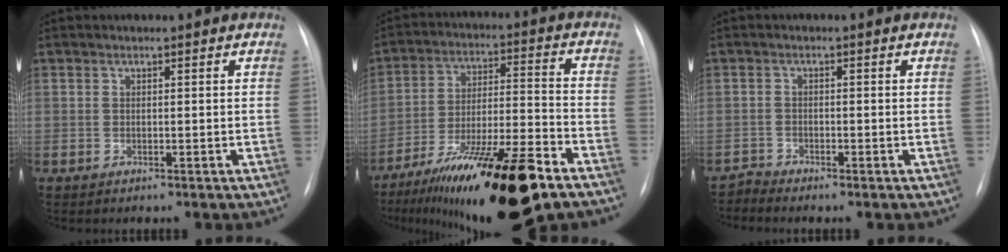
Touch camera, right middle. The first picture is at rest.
{"total": 20.9, "force": [-13.7, 2.3, 15.6], "torque": [-0.223, -0.016, -0.225]}
{"total": 1.6, "force": [-1.3, -0.4, -0.8], "torque": [0.025, -0.013, -0.025]}